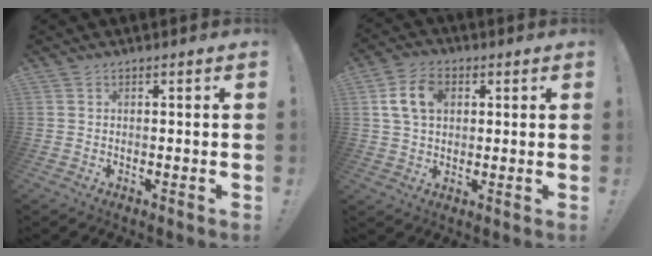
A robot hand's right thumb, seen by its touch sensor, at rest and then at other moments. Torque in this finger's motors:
{"motor_torque": [1.24, 1.20, 0.46, 0.12, 0.01]}